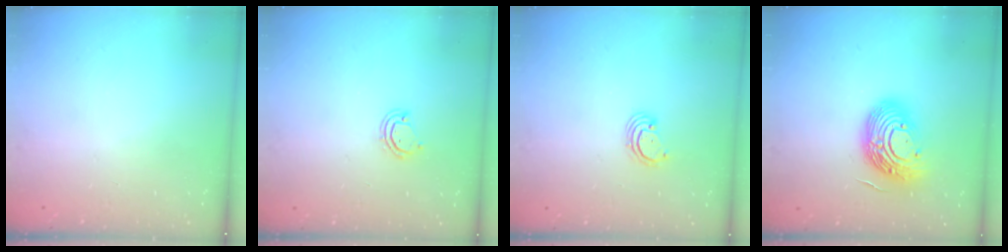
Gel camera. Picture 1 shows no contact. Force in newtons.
{"total": 3.4, "press": 3.4, "slide": 0.2}
{"total": 2.7, "press": 2.7, "slide": 0.3}
{"total": 14.6, "press": 14.5, "slide": 1.7}